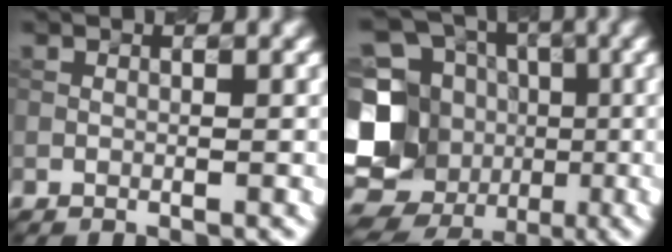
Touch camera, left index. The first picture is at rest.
{"total": 16.4, "force": [-3.8, 14.8, 6.1], "torque": [-0.147, 0.010, -0.067]}